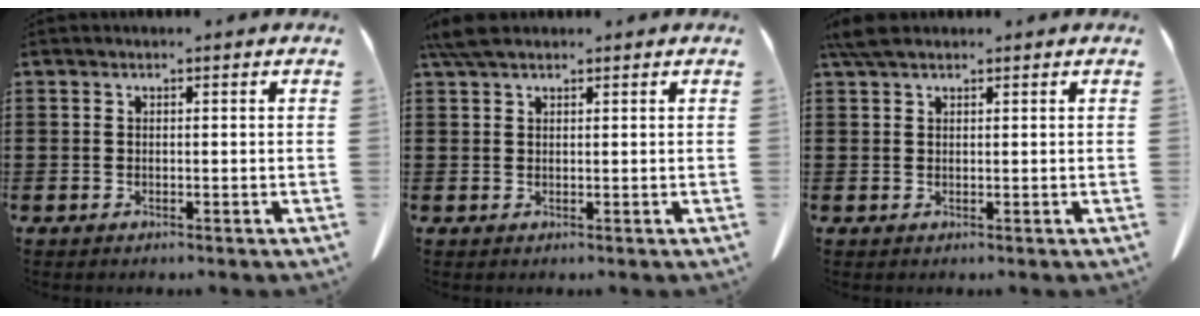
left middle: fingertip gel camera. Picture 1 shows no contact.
{"total": 3.4, "force": [2.4, 1.2, 2.0], "torque": [-0.047, 0.008, 0.047]}
{"total": 3.0, "force": [2.1, 1.2, 1.7], "torque": [-0.041, 0.006, 0.041]}